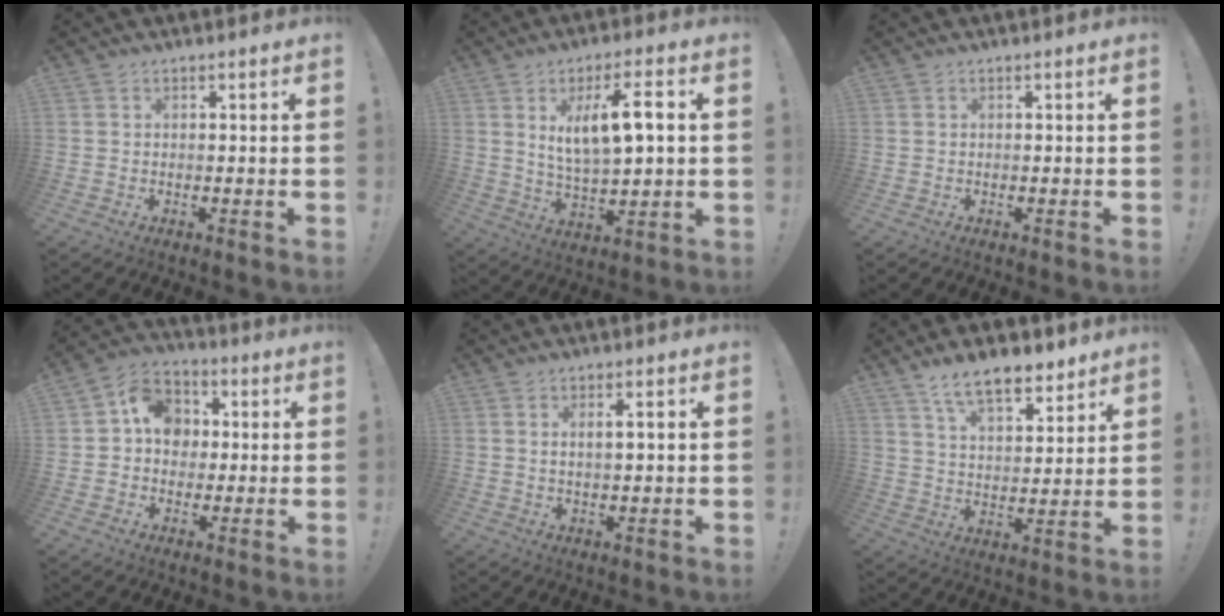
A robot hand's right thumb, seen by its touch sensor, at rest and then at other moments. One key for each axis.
{"total": 11.7, "fx": 3.5, "fy": 3.4, "fz": 10.7, "tx": -0.168, "ty": -0.008, "tz": 0.056}
{"total": 0.0}
{"total": 11.3, "fx": 1.3, "fy": 9.9, "fz": 5.3, "tx": -0.069, "ty": 0.014, "tz": 0.030}
{"total": 3.0, "fx": 0.7, "fy": 0.7, "fz": 2.8, "tx": -0.040, "ty": -0.005, "tz": 0.008}
{"total": 11.8, "fx": 8.9, "fy": 4.5, "fz": 6.4, "tx": -0.108, "ty": -0.047, "tz": 0.160}